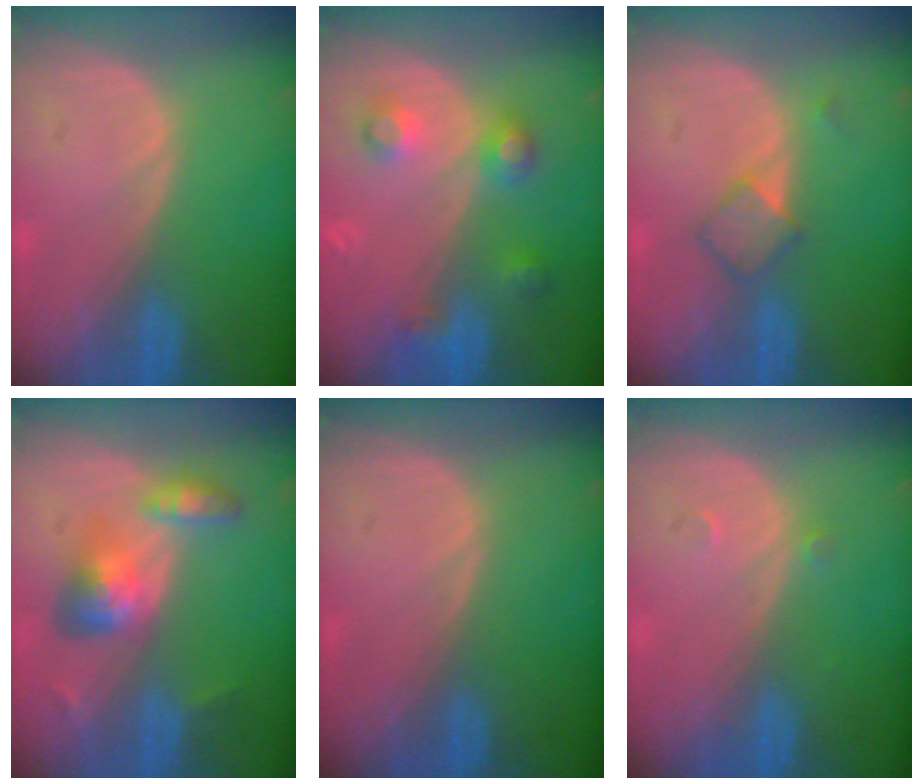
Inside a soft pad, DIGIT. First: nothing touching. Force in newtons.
{"total": 5.1, "press": 5.1, "slide": 0.1}
{"total": 3.1, "press": 3.1, "slide": 0.2}
{"total": 6.1, "press": 5.7, "slide": 2.1}
{"total": 0.0}
{"total": 0.9, "press": 0.7, "slide": 0.5}